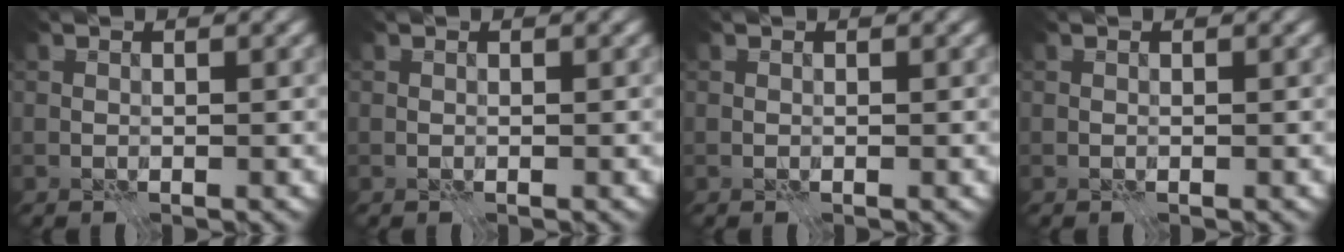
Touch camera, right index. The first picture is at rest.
{"total": 0.0}
{"total": 0.0}
{"total": 0.0}